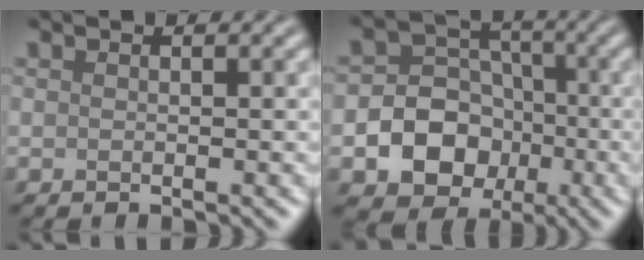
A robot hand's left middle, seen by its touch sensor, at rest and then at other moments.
{"total": 9.3, "force": [-2.8, 8.1, 3.5], "torque": [-0.043, -0.004, -0.074]}